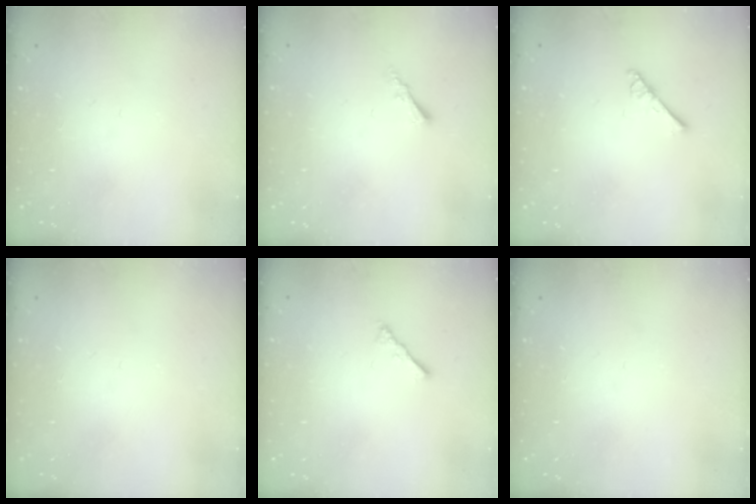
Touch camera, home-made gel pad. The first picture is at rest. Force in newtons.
{"total": 2.1, "press": 2.1, "slide": 0.3}
{"total": 3.4, "press": 3.3, "slide": 0.3}
{"total": 0.0}
{"total": 2.1, "press": 2.0, "slide": 0.4}
{"total": 0.0}